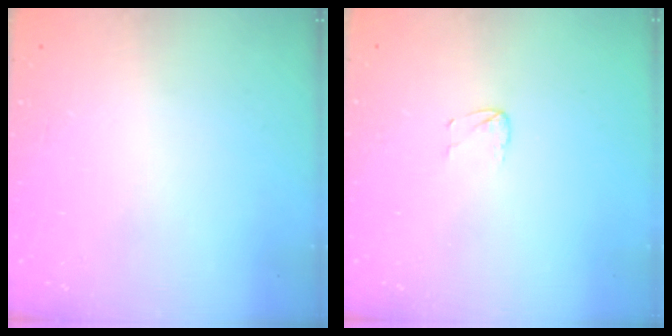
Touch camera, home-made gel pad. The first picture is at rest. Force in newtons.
{"total": 3.3, "press": 3.3, "slide": 0.3}